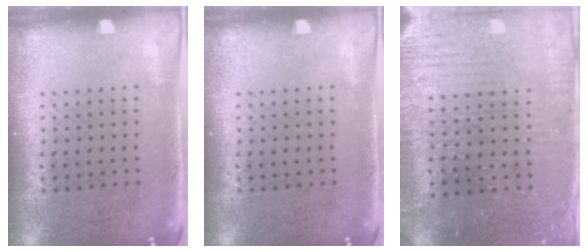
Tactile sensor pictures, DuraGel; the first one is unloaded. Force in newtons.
{"total": 0.0}
{"total": 3.2, "press": 3.2, "slide": 0.4}